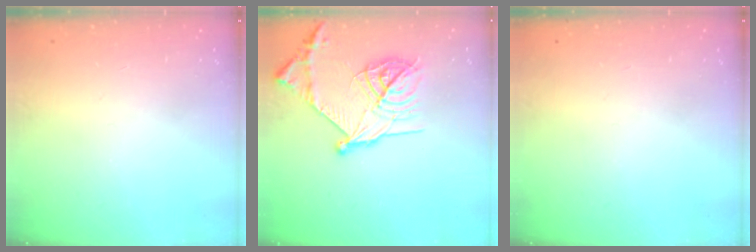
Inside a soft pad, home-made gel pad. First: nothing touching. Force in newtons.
{"total": 18.5, "press": 18.4, "slide": 1.6}
{"total": 0.0}